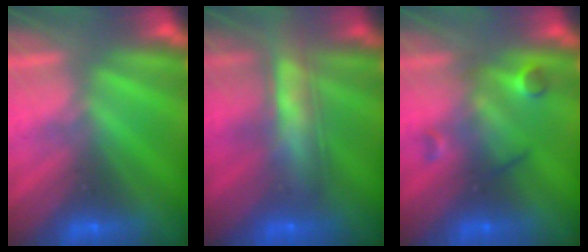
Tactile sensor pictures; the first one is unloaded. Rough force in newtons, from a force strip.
{"total": 6.2}
{"total": 2.5}